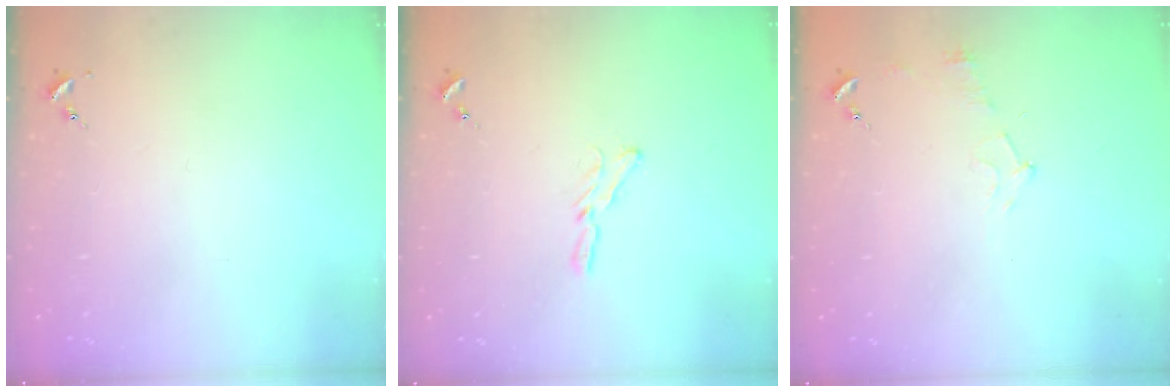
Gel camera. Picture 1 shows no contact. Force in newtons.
{"total": 4.7, "press": 4.7, "slide": 0.5}
{"total": 6.8, "press": 6.7, "slide": 0.7}